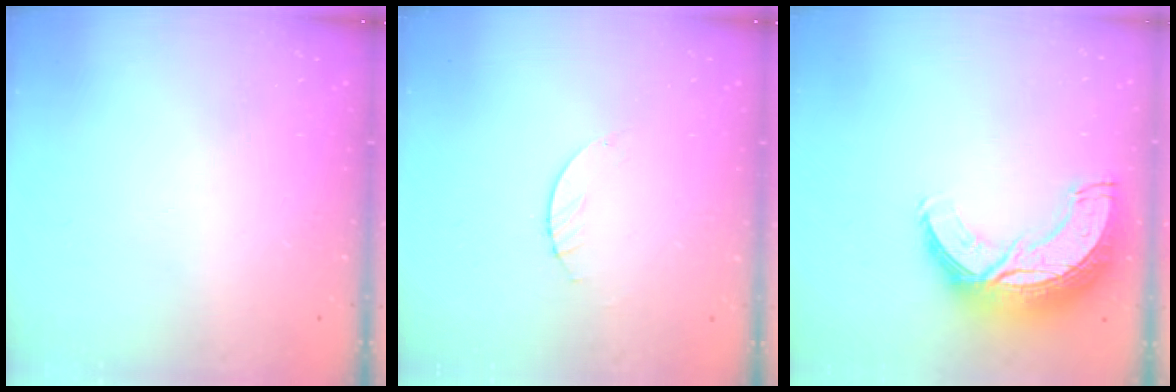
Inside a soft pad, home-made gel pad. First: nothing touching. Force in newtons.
{"total": 0.9, "press": 0.8, "slide": 0.2}
{"total": 15.0, "press": 14.9, "slide": 1.0}